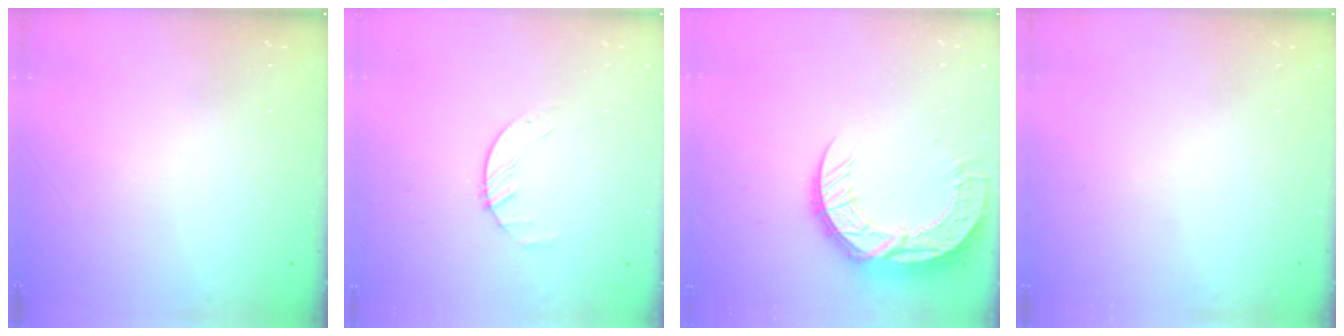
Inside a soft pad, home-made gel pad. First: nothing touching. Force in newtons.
{"total": 2.2, "press": 2.2, "slide": 0.4}
{"total": 15.6, "press": 15.6, "slide": 1.1}
{"total": 0.0}